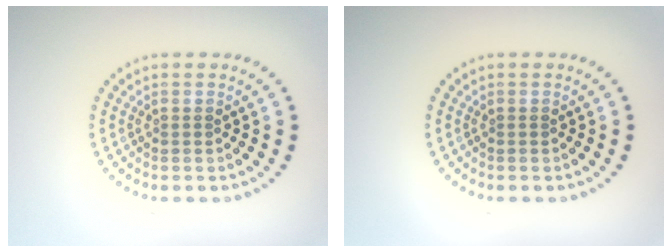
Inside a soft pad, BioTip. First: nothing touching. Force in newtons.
{"total": 0.0}